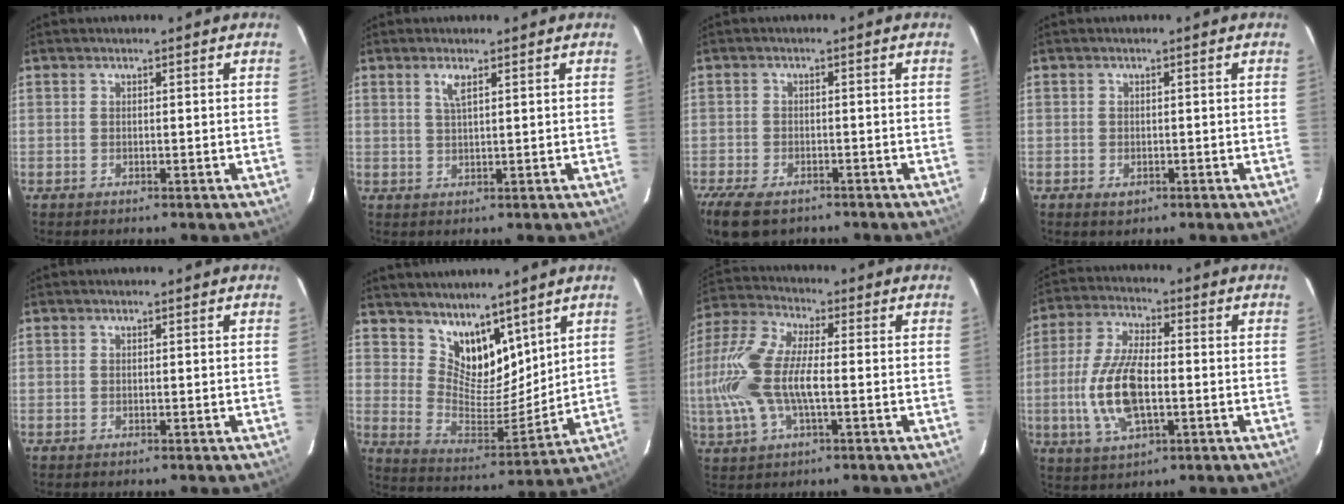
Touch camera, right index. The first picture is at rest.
{"total": 2.2, "force": [1.2, 0.3, 1.9], "torque": [-0.037, 0.001, 0.023]}
{"total": 10.2, "force": [-7.2, 4.9, 5.3], "torque": [-0.140, -0.036, -0.130]}
{"total": 2.0, "force": [-1.0, 1.5, 0.9], "torque": [-0.015, -0.002, -0.013]}
{"total": 0.0}
{"total": 12.1, "force": [8.8, 6.3, 5.4], "torque": [-0.094, -0.006, 0.173]}
{"total": 15.2, "force": [-1.8, 6.0, 13.8], "torque": [-0.300, 0.005, -0.041]}
{"total": 13.0, "force": [-2.3, 5.5, 11.6], "torque": [-0.246, 0.000, -0.041]}